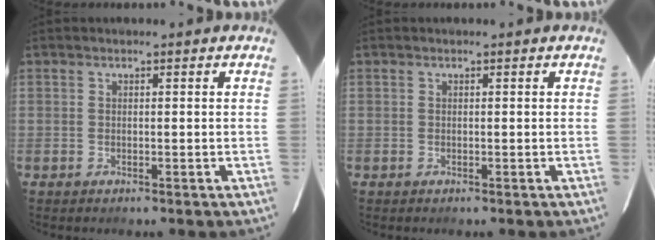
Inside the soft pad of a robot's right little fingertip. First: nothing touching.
{"total": 0.0}